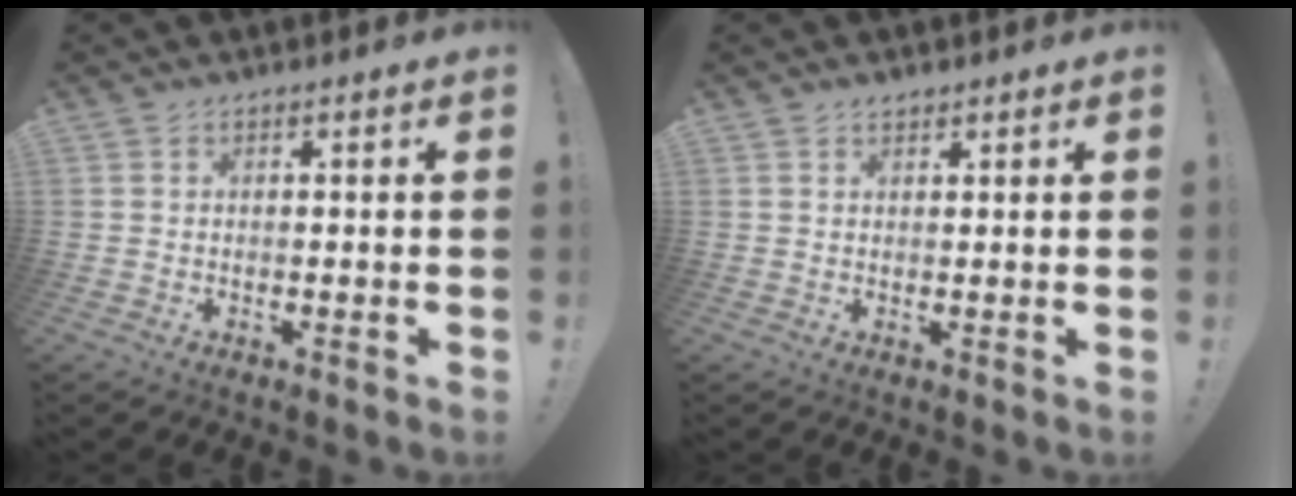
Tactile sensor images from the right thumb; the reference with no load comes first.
{"total": 1.2, "force": [1.0, 0.5, 0.4], "torque": [0.000, -0.006, 0.018]}